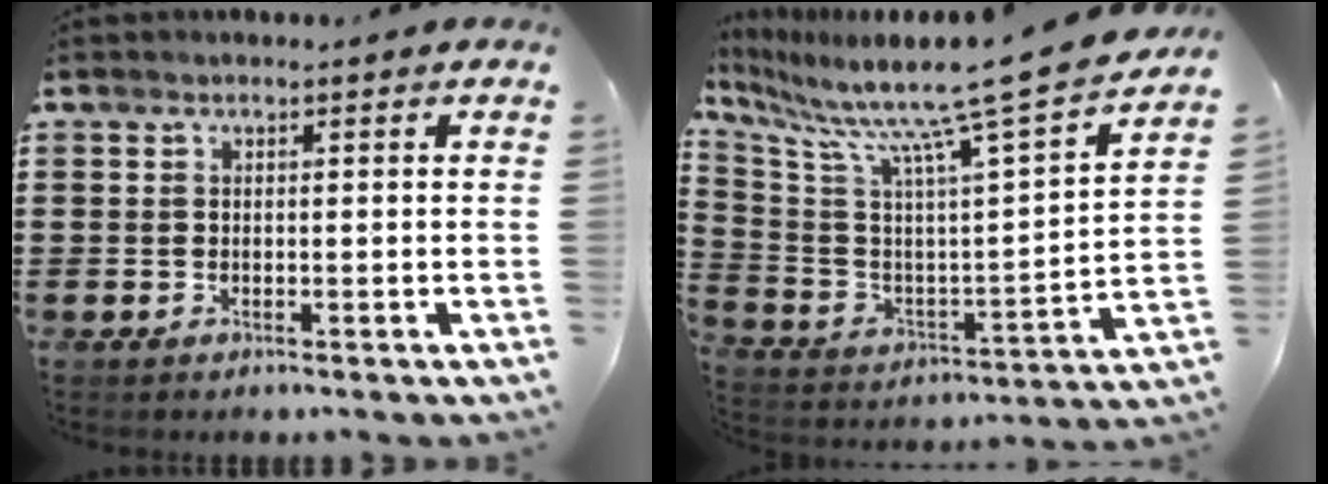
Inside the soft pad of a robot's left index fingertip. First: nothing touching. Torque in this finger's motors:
{"motor_torque": [1.83, -0.31, 0.99, 0.21]}